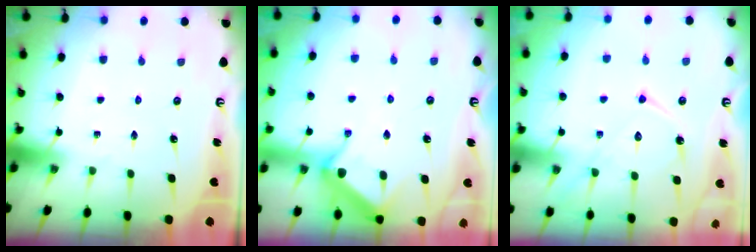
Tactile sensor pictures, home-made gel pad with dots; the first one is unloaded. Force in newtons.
{"total": 10.3, "press": 10.3, "slide": 0.4}
{"total": 13.6, "press": 13.6, "slide": 1.3}